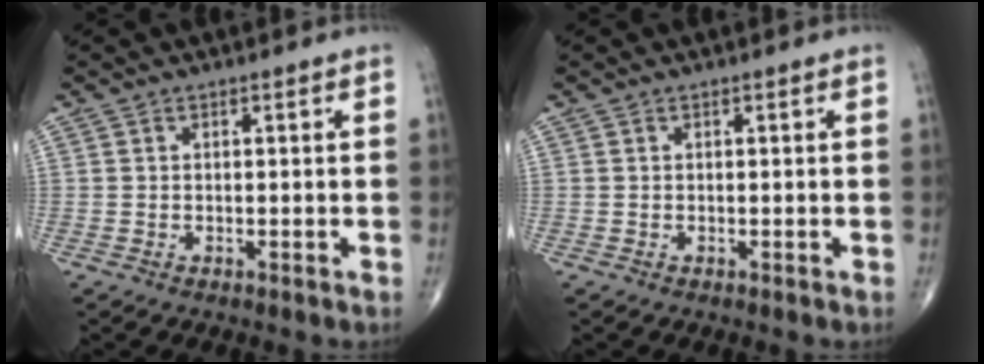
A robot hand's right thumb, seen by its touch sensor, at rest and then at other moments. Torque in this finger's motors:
{"motor_torque": [-0.53, -0.39, -0.03, 0.03, 0.00]}